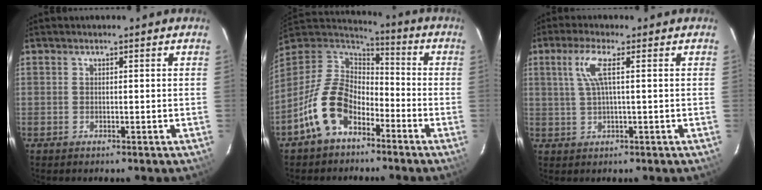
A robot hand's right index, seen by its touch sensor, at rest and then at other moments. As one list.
[{"total": 14.0, "force": [-7.3, 8.7, 8.1], "torque": [-0.177, 0.014, -0.137]}, {"total": 4.7, "force": [1.2, 0.1, 4.5], "torque": [-0.093, 0.004, 0.029]}]